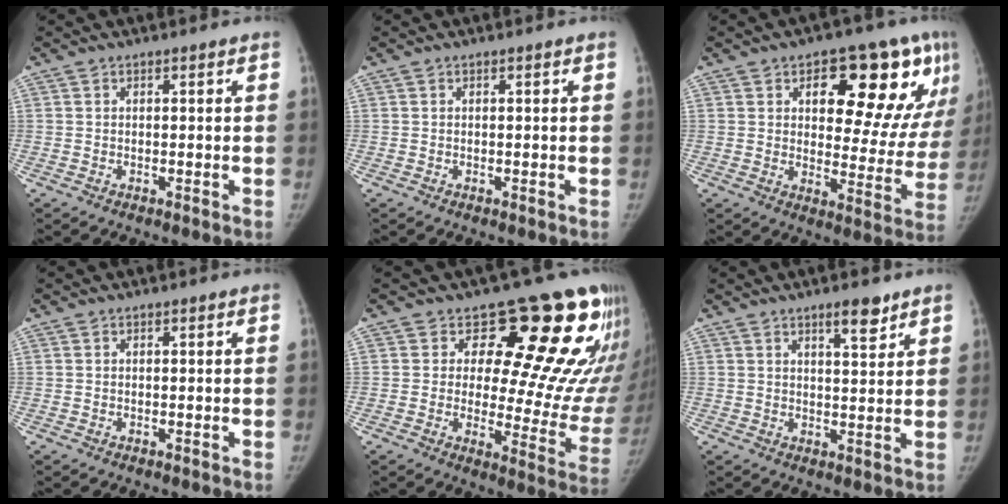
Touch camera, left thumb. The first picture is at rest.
{"total": 0.0}
{"total": 20.6, "force": [9.2, 9.6, 15.7], "torque": [-0.147, -0.028, 0.127]}
{"total": 0.0}
{"total": 19.5, "force": [11.9, 8.7, 12.7], "torque": [-0.102, -0.080, 0.140]}
{"total": 5.0, "force": [3.5, 1.3, 3.3], "torque": [-0.038, -0.025, 0.054]}